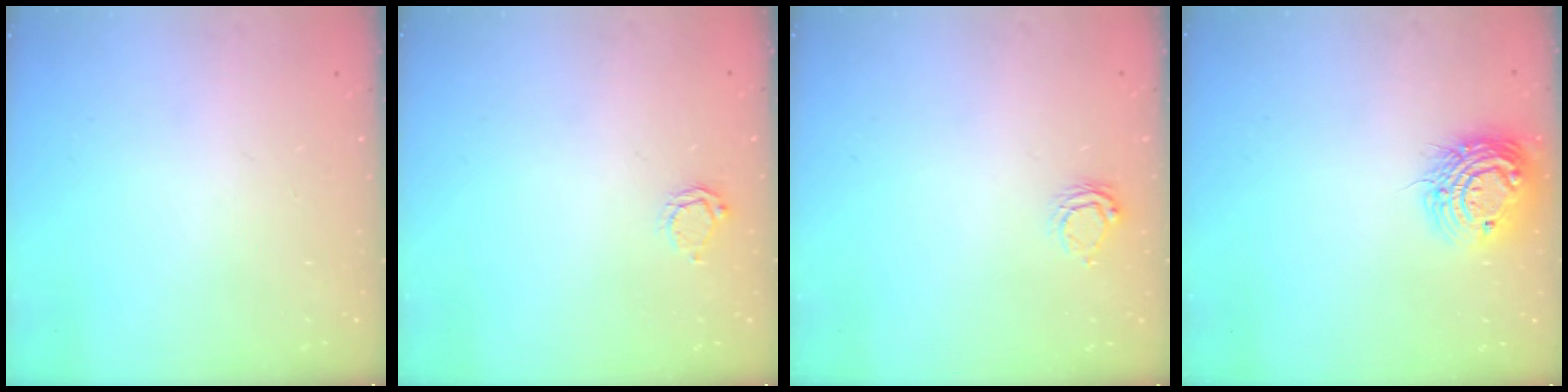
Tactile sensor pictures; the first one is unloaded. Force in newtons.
{"total": 3.6, "press": 3.6, "slide": 0.4}
{"total": 6.2, "press": 6.2, "slide": 0.2}
{"total": 13.3, "press": 13.3, "slide": 0.9}